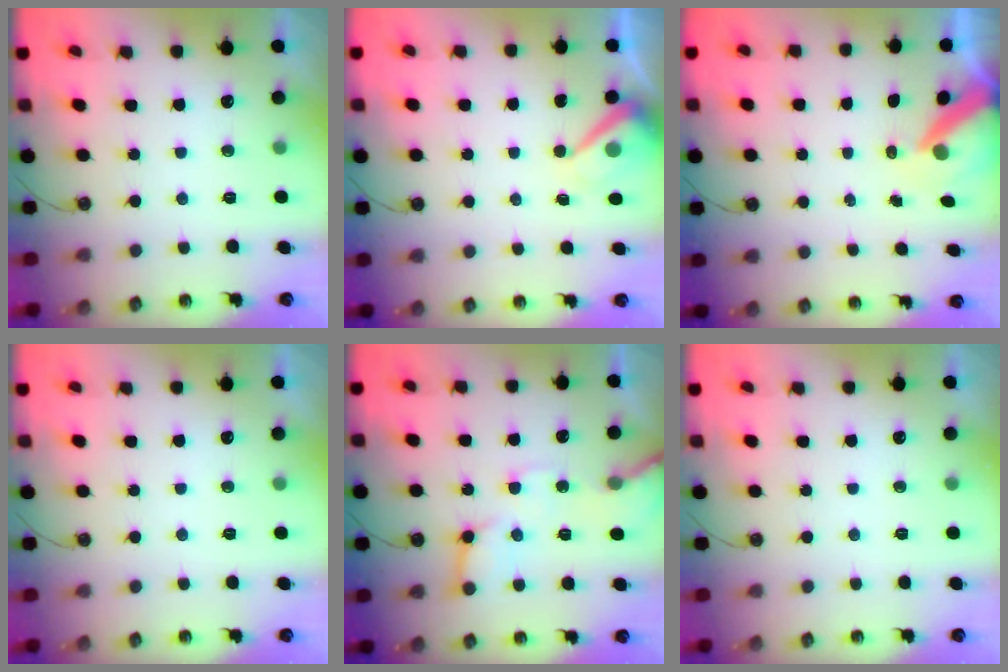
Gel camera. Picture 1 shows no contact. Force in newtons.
{"total": 8.5, "press": 8.5, "slide": 0.9}
{"total": 8.5, "press": 8.4, "slide": 0.8}
{"total": 0.0}
{"total": 11.8, "press": 11.7, "slide": 1.7}
{"total": 0.0}